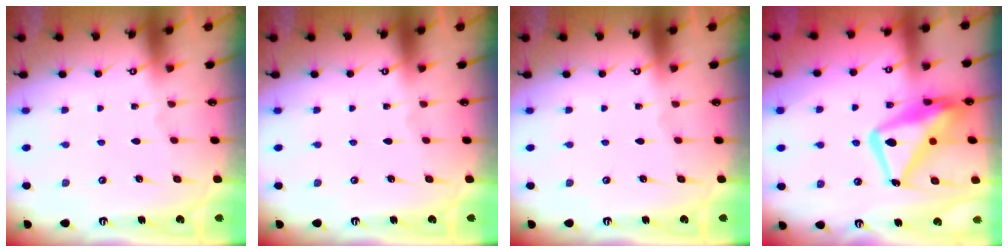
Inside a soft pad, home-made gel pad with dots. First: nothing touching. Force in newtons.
{"total": 0.0}
{"total": 0.0}
{"total": 18.1, "press": 18.0, "slide": 1.8}